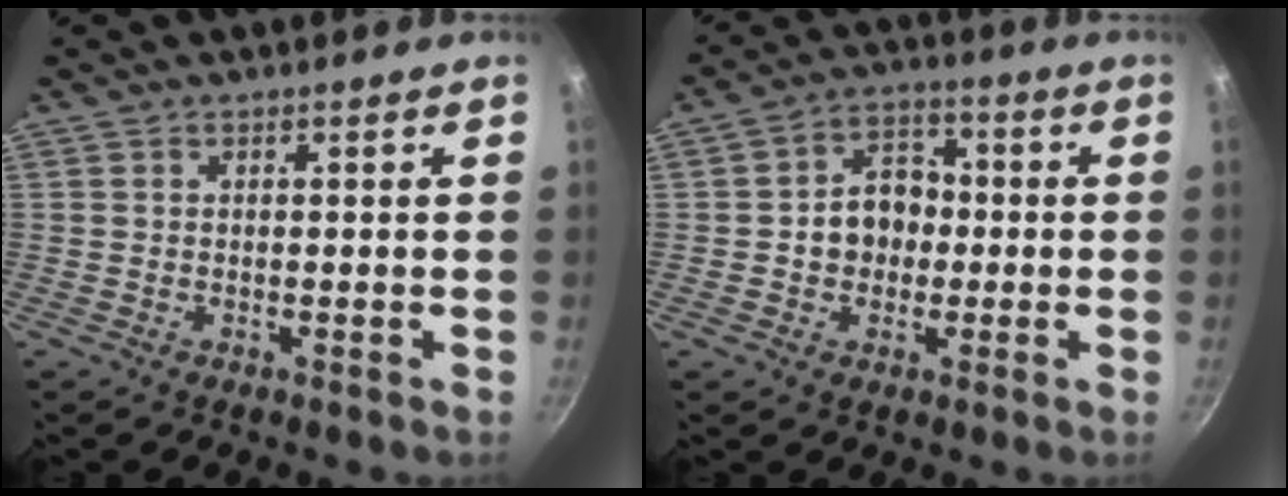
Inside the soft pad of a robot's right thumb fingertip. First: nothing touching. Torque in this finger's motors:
{"motor_torque": [0.02, 0.59, 0.74, -0.14, 0.03]}